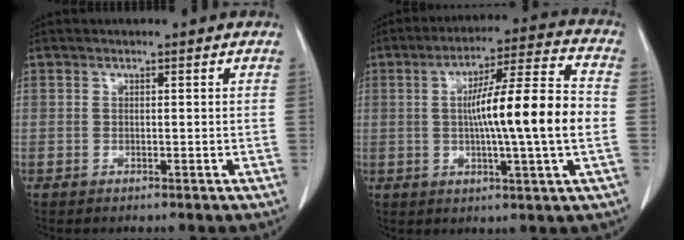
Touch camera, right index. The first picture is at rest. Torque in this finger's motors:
{"motor_torque": [1.38, -0.69, 0.69, 0.20]}